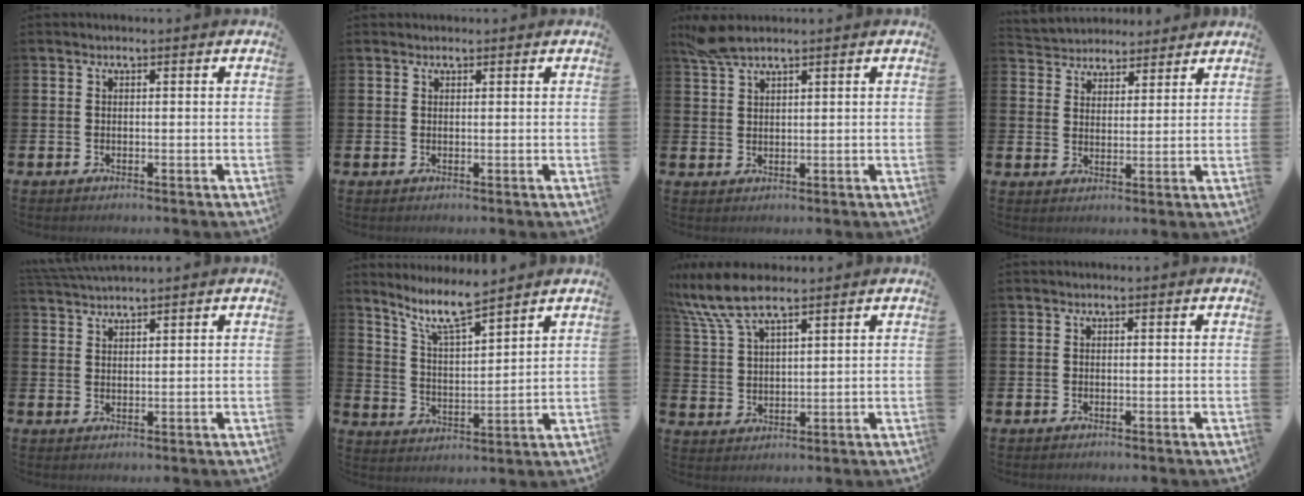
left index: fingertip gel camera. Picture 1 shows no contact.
{"total": 0.8, "force": [0.8, 0.2, 0.0], "torque": [0.012, -0.003, 0.012]}
{"total": 3.5, "force": [2.9, 0.7, 1.7], "torque": [-0.035, -0.005, 0.053]}
{"total": 4.3, "force": [4.1, 1.3, -0.8], "torque": [-0.006, -0.021, 0.074]}
{"total": 2.7, "force": [2.7, 0.1, 0.1], "torque": [-0.015, -0.005, 0.054]}
{"total": 8.5, "force": [7.4, 1.2, 3.9], "torque": [-0.096, -0.033, 0.132]}
{"total": 8.5, "force": [7.1, 2.1, 4.2], "torque": [-0.110, -0.013, 0.131]}
{"total": 0.0}